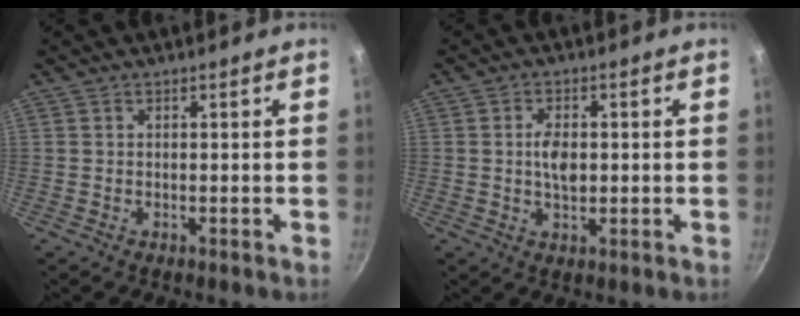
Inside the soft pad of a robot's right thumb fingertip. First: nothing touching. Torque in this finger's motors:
{"motor_torque": [0.50, 1.29, 0.50, -0.37, 0.11]}